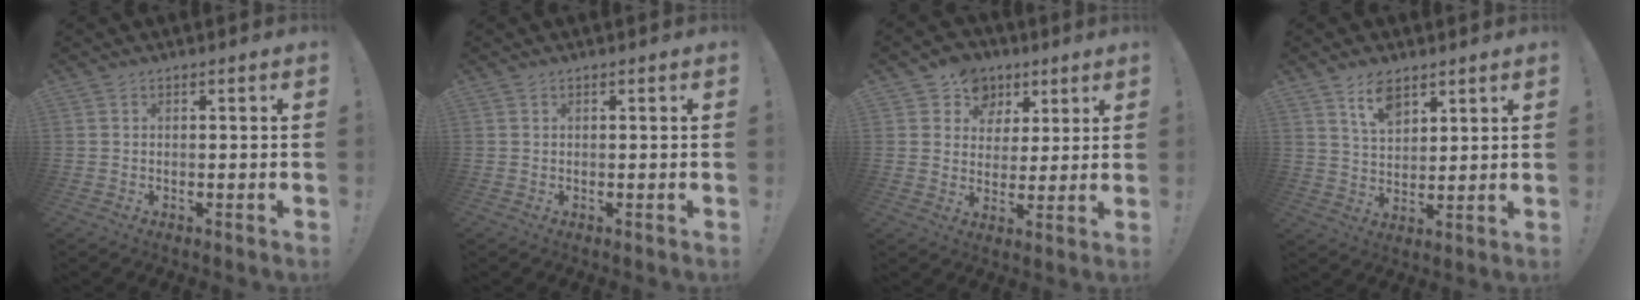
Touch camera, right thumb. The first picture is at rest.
{"total": 0.0}
{"total": 9.4, "force": [4.4, 8.1, 1.7], "torque": [-0.016, -0.028, 0.086]}
{"total": 7.8, "force": [5.2, 3.9, 4.3], "torque": [-0.080, -0.020, 0.096]}